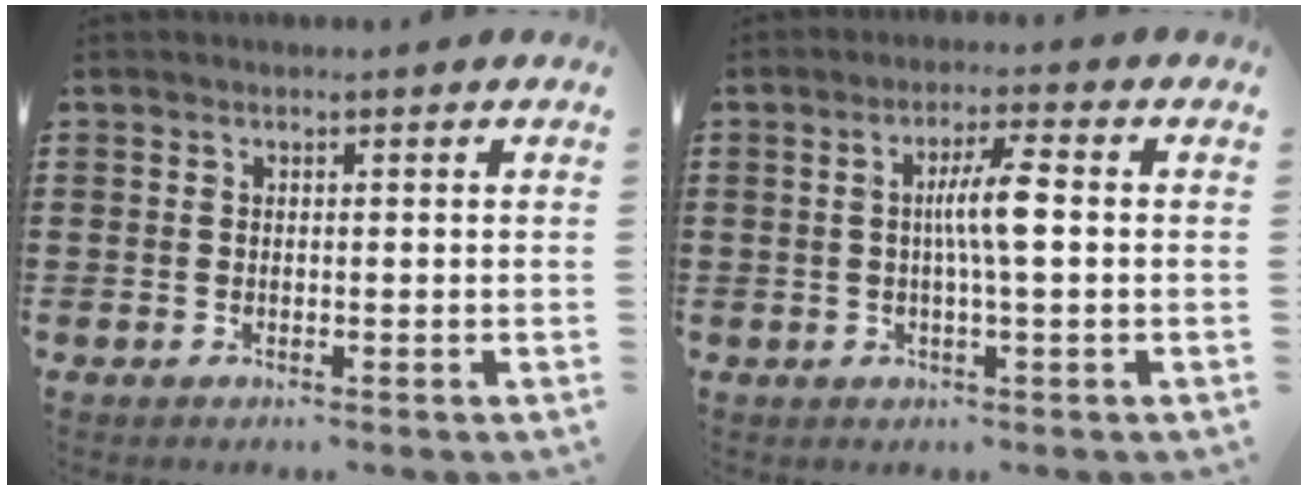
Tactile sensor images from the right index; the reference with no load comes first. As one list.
[{"total": 5.3, "force": [0.1, 0.4, 5.3], "torque": [-0.096, 0.002, -0.003]}]